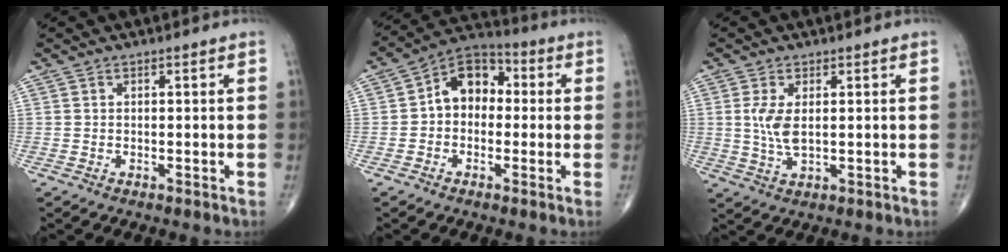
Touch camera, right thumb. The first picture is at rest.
{"total": 9.7, "force": [0.4, 7.1, 6.6], "torque": [-0.070, 0.034, -0.013]}
{"total": 5.1, "force": [0.7, 2.2, 4.6], "torque": [-0.101, -0.009, 0.018]}